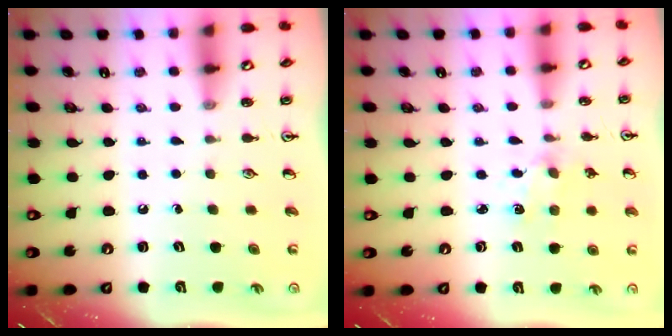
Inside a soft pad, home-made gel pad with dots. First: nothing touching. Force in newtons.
{"total": 1.5, "press": 1.4, "slide": 0.4}